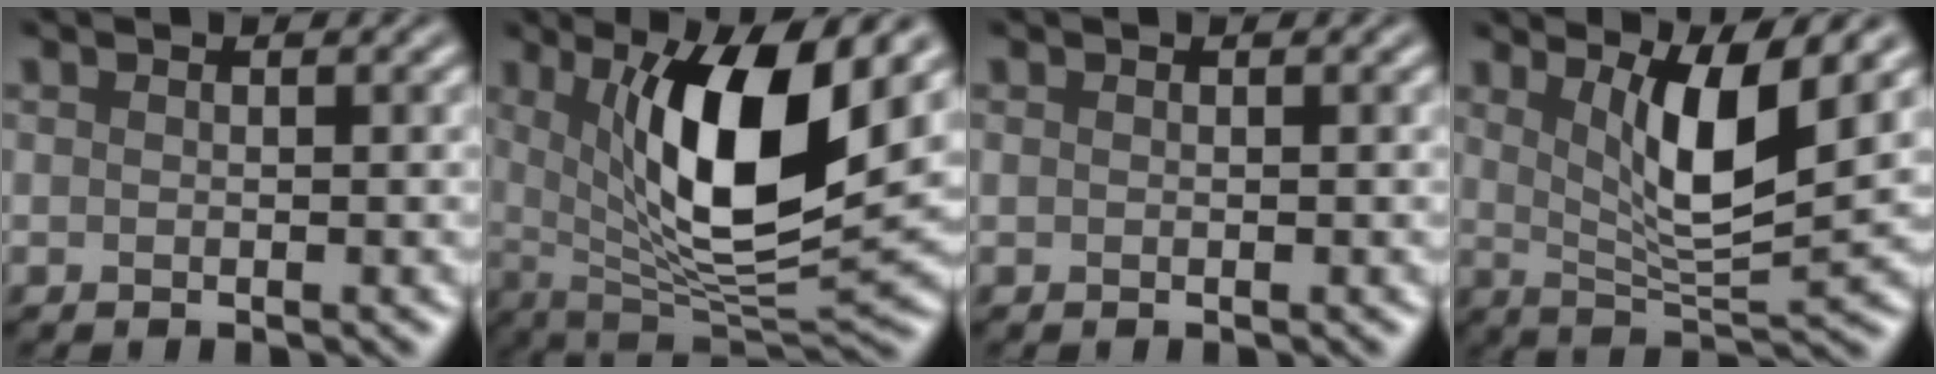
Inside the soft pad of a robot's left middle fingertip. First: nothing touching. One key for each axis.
{"total": 10.8, "fx": 2.8, "fy": 3.2, "fz": 10.0, "tx": -0.155, "ty": -0.017, "tz": 0.055}
{"total": 0.0}
{"total": 6.5, "fx": 2.5, "fy": 1.5, "fz": 5.8, "tx": -0.100, "ty": -0.010, "tz": 0.047}